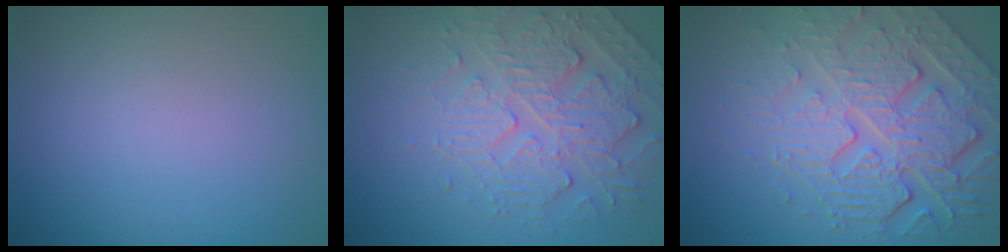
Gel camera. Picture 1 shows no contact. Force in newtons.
{"total": 4.9, "press": 3.7, "slide": 3.3}
{"total": 6.3, "press": 5.3, "slide": 3.5}